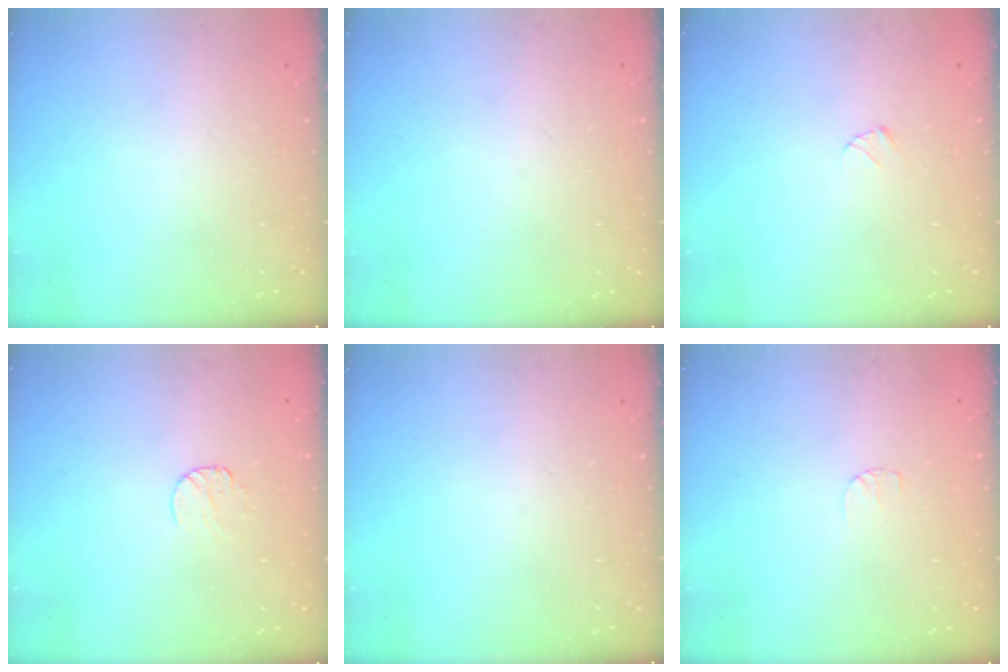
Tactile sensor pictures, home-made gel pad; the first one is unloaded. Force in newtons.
{"total": 0.0}
{"total": 2.7, "press": 2.7, "slide": 0.3}
{"total": 6.9, "press": 6.9, "slide": 0.6}
{"total": 0.0}
{"total": 4.0, "press": 4.0, "slide": 0.3}